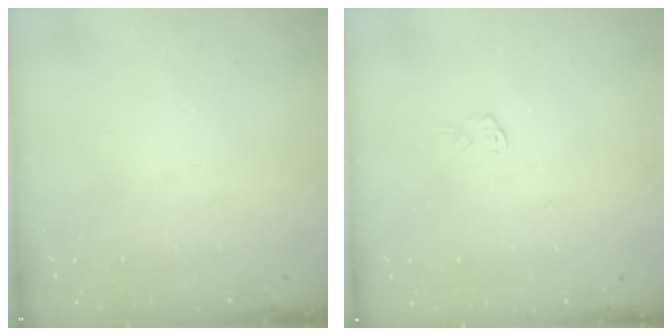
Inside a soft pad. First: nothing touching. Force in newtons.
{"total": 3.2, "press": 3.2, "slide": 0.2}